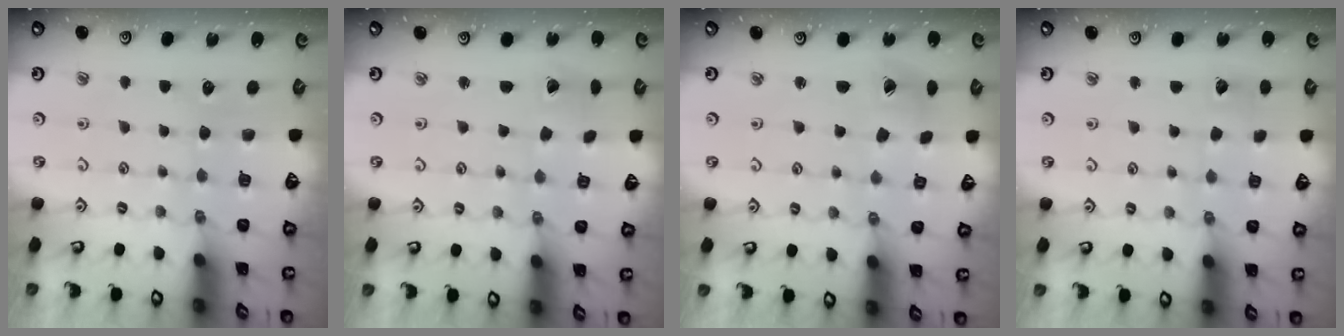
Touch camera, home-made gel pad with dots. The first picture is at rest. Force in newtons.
{"total": 2.4, "press": 2.4, "slide": 0.2}
{"total": 3.0, "press": 3.0, "slide": 0.4}
{"total": 4.8, "press": 4.8, "slide": 0.4}